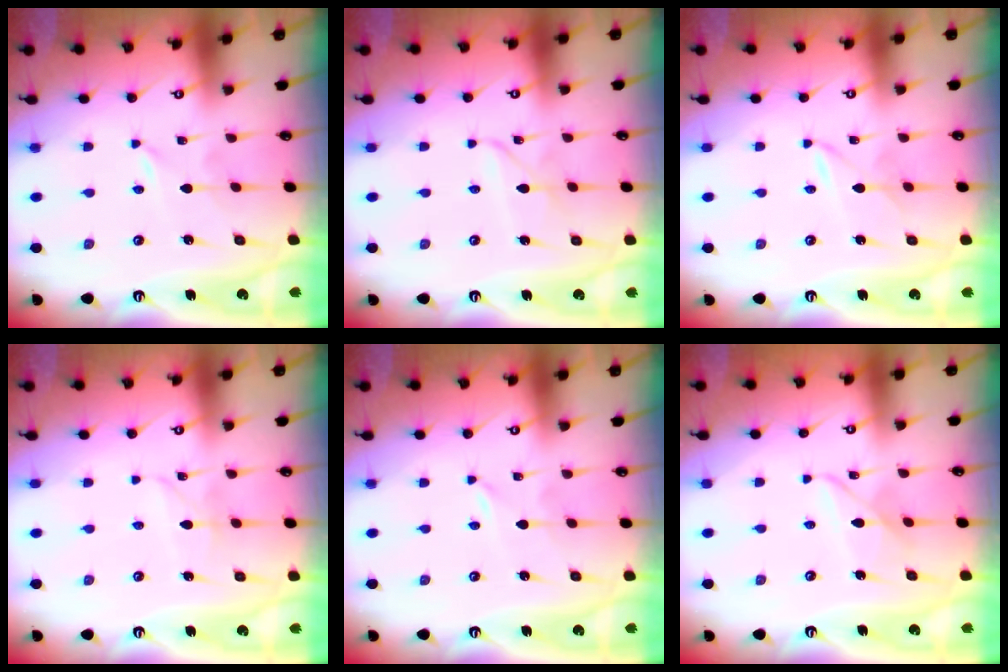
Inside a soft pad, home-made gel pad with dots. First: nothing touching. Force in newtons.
{"total": 2.5, "press": 2.5, "slide": 0.2}
{"total": 1.6, "press": 1.6, "slide": 0.2}
{"total": 2.9, "press": 2.9, "slide": 0.3}
{"total": 0.0}
{"total": 7.8, "press": 7.8, "slide": 0.4}